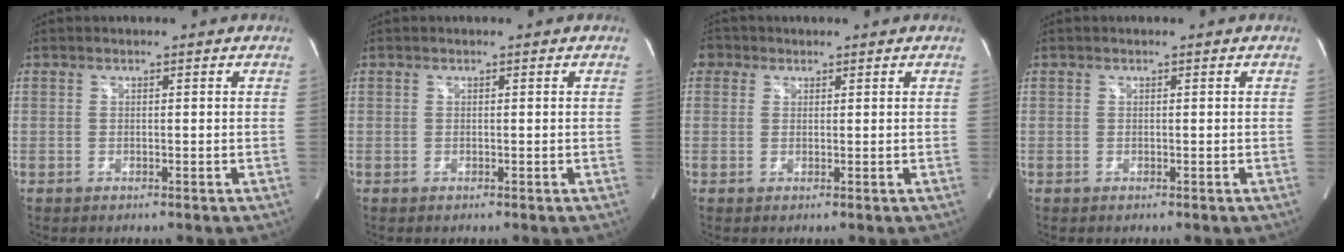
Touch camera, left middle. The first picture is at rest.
{"total": 0.0}
{"total": 2.3, "force": [1.1, 2.0, 0.4], "torque": [0.000, 0.012, 0.015]}
{"total": 0.0}